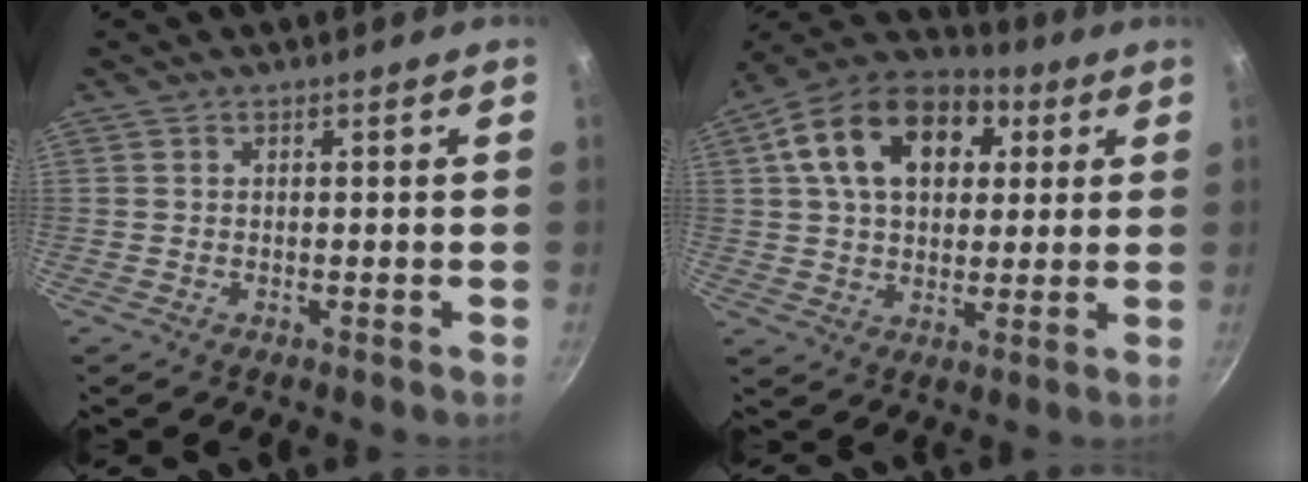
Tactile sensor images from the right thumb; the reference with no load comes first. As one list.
[{"total": 19.1, "force": [5.7, 12.9, 12.9], "torque": [-0.204, 0.016, 0.080]}]